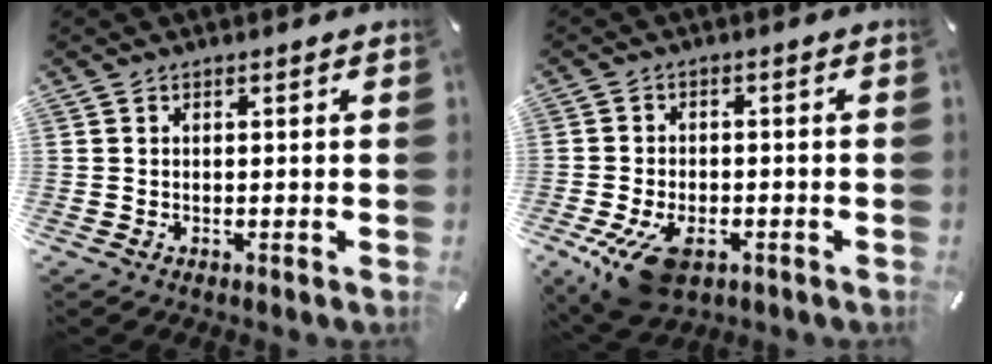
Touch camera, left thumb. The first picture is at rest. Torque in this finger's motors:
{"motor_torque": [-0.37, 1.11, 0.95, 0.57, 0.11]}